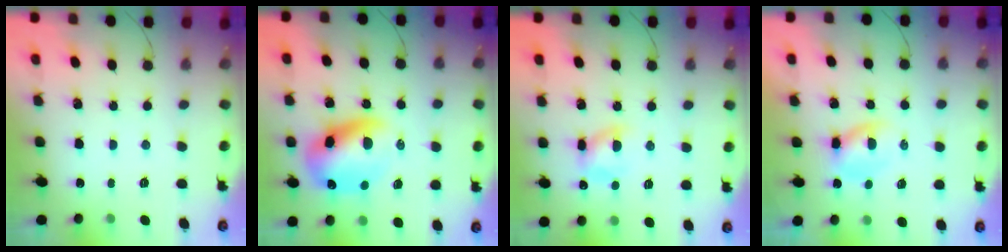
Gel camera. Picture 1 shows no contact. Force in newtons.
{"total": 13.3, "press": 12.8, "slide": 3.5}
{"total": 7.0, "press": 6.8, "slide": 1.6}
{"total": 2.2, "press": 2.0, "slide": 1.1}